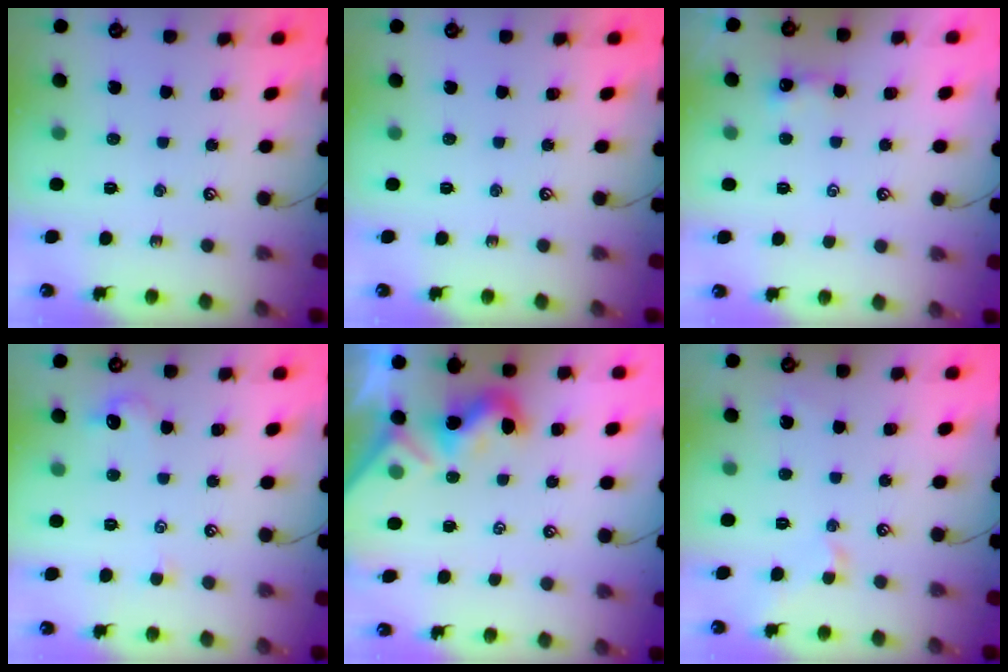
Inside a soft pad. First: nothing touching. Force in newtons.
{"total": 0.0}
{"total": 0.0}
{"total": 0.9, "press": 0.6, "slide": 0.6}
{"total": 4.4, "press": 4.4, "slide": 0.7}
{"total": 0.9, "press": 0.9, "slide": 0.1}